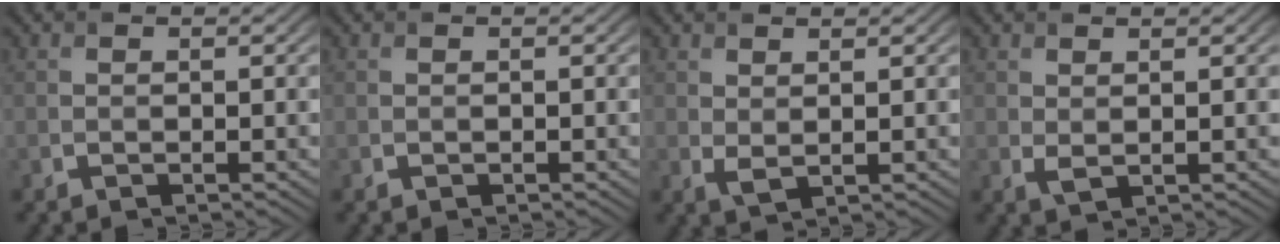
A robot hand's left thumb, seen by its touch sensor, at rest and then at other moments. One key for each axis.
{"total": 0.0}
{"total": 1.6, "fx": 0.9, "fy": 0.7, "fz": 1.2, "tx": -0.032, "ty": -0.004, "tz": 0.021}
{"total": 1.3, "fx": 0.6, "fy": 0.6, "fz": 1.0, "tx": -0.026, "ty": -0.003, "tz": 0.016}